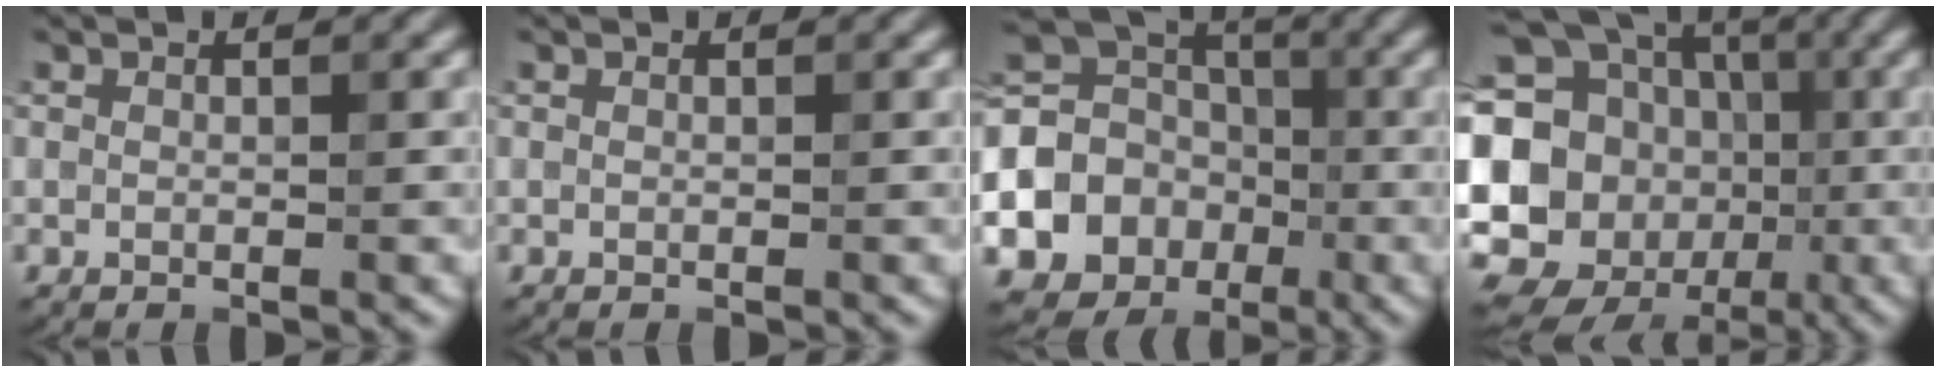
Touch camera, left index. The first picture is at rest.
{"total": 0.0}
{"total": 13.9, "force": [-3.4, 12.7, 4.5], "torque": [-0.106, -0.009, -0.078]}
{"total": 20.9, "force": [-3.0, 18.8, 8.6], "torque": [-0.189, 0.015, -0.092]}